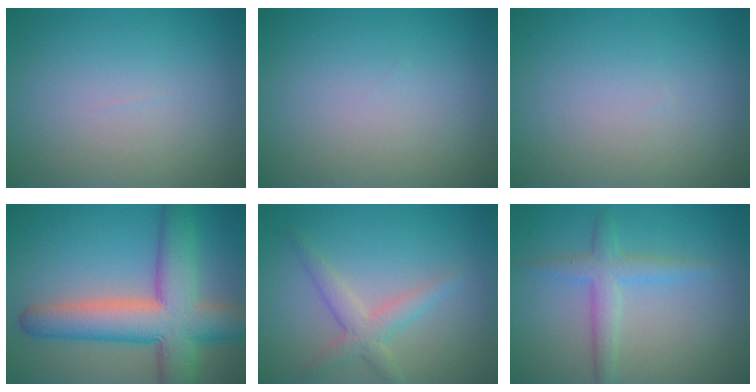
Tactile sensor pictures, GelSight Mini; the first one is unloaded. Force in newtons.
{"total": 0.0}
{"total": 0.0}
{"total": 10.0, "press": 9.9, "slide": 0.5}
{"total": 2.7, "press": 2.7, "slide": 0.1}
{"total": 2.7, "press": 2.7, "slide": 0.1}